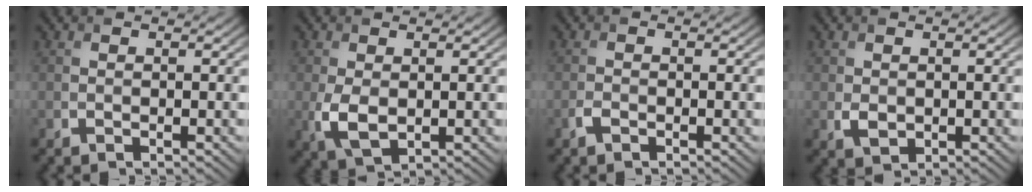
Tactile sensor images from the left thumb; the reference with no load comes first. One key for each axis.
{"total": 3.8, "fx": -0.3, "fy": 2.3, "fz": 3.1, "tx": -0.082, "ty": -0.011, "tz": -0.001}
{"total": 1.1, "fx": -0.7, "fy": 0.5, "fz": 0.6, "tx": -0.015, "ty": 0.000, "tz": -0.016}
{"total": 1.6, "fx": 0.1, "fy": 1.3, "fz": 1.0, "tx": -0.024, "ty": -0.006, "tz": 0.006}